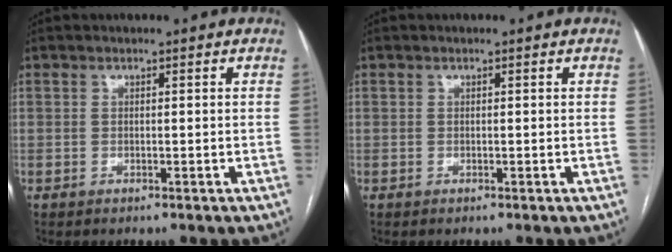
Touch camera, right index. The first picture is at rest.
{"total": 0.0}